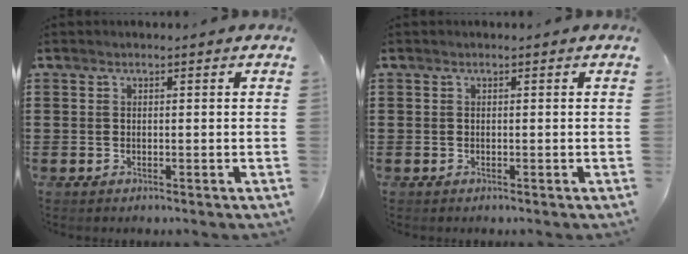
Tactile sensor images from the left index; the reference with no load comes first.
{"total": 0.0}